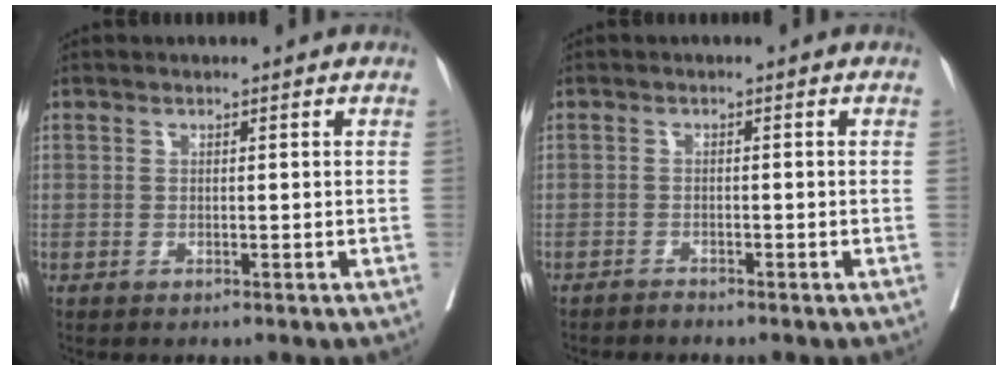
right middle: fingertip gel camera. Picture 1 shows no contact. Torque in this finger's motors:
{"motor_torque": [0.11, -0.10, -0.03, 0.00]}